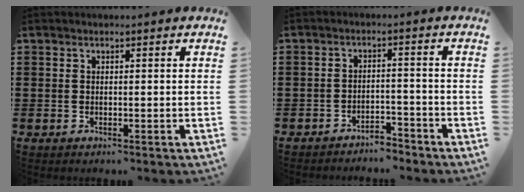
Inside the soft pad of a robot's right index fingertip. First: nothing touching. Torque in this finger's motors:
{"motor_torque": [-0.55, 0.00, -0.75, -0.21]}